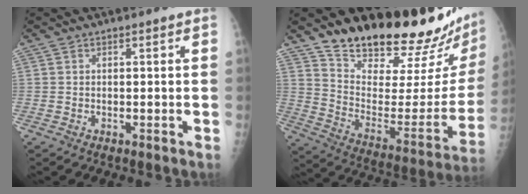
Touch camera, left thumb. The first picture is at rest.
{"total": 27.7, "force": [24.4, 7.7, 10.8], "torque": [-0.130, -0.166, 0.350]}